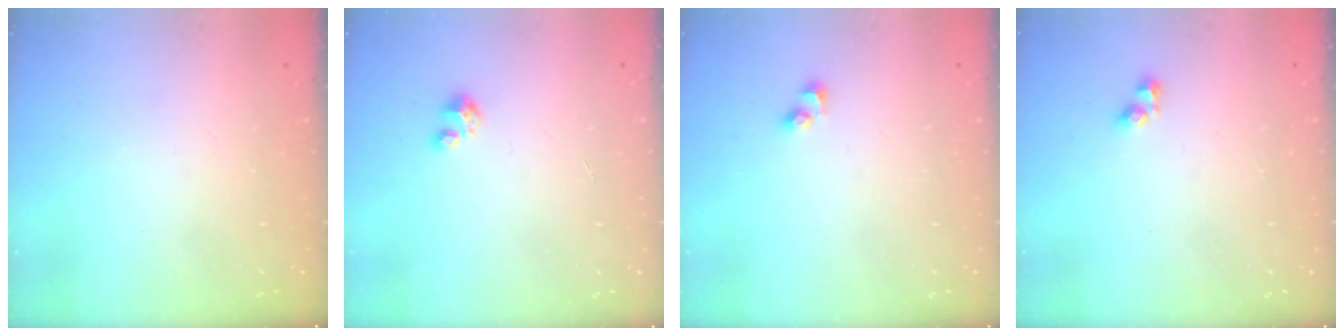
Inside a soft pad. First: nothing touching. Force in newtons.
{"total": 1.8, "press": 1.8, "slide": 0.1}
{"total": 2.7, "press": 2.5, "slide": 1.2}
{"total": 3.6, "press": 3.5, "slide": 0.6}